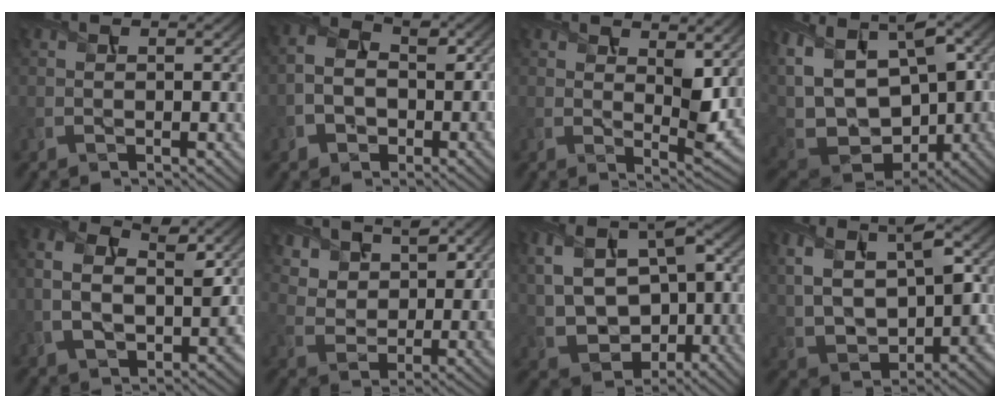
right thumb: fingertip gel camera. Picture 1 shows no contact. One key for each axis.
{"total": 5.5, "fx": -2.0, "fy": 4.4, "fz": 2.7, "tx": -0.043, "ty": -0.001, "tz": -0.048}
{"total": 6.1, "fx": 3.1, "fy": 2.5, "fz": 4.6, "tx": -0.079, "ty": -0.010, "tz": 0.054}
{"total": 17.6, "fx": 2.3, "fy": 12.2, "fz": 12.5, "tx": -0.292, "ty": 0.002, "tz": 0.079}
{"total": 9.2, "fx": -0.5, "fy": 6.5, "fz": 6.4, "tx": -0.099, "ty": 0.001, "tz": -0.019}
{"total": 8.5, "fx": 6.2, "fy": 4.7, "fz": 3.5, "tx": -0.092, "ty": -0.029, "tz": 0.128}
{"total": 12.1, "fx": 0.3, "fy": 8.0, "fz": 9.1, "tx": -0.193, "ty": -0.004, "tz": 0.010}
{"total": 11.8, "fx": 1.3, "fy": 7.2, "fz": 9.2, "tx": -0.187, "ty": -0.009, "tz": 0.038}